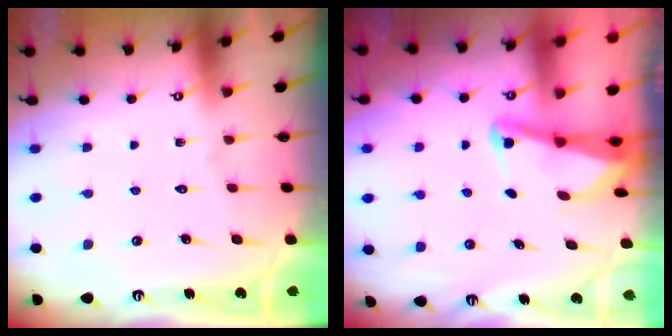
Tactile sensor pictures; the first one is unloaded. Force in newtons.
{"total": 2.6, "press": 2.5, "slide": 0.6}